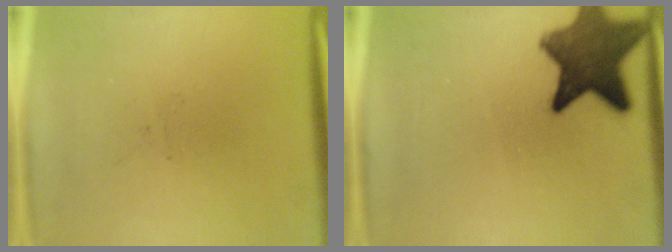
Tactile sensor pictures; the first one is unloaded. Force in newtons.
{"total": 10.5}